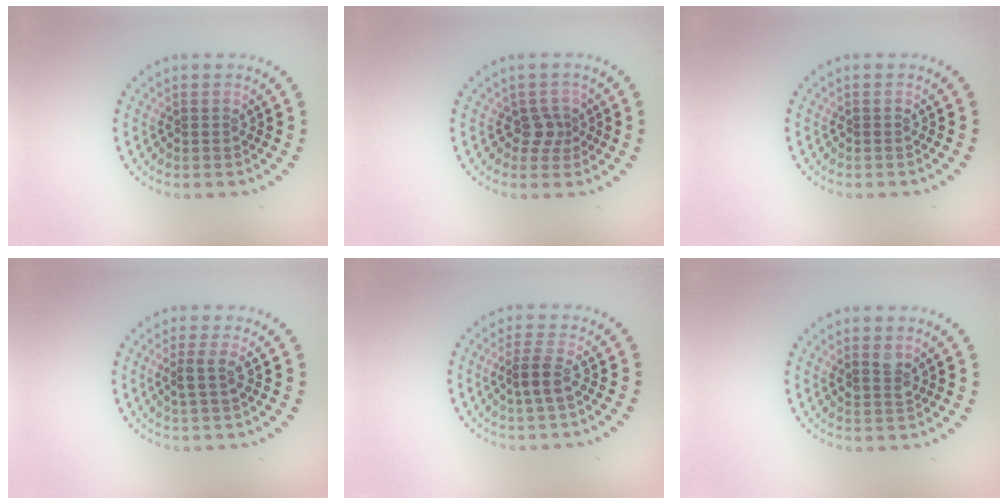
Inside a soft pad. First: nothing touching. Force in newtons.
{"total": 1.9, "press": 1.4, "slide": 1.3}
{"total": 0.0}
{"total": 1.7, "press": 1.3, "slide": 1.1}
{"total": 2.0, "press": 1.6, "slide": 1.2}
{"total": 1.6, "press": 1.5, "slide": 0.7}